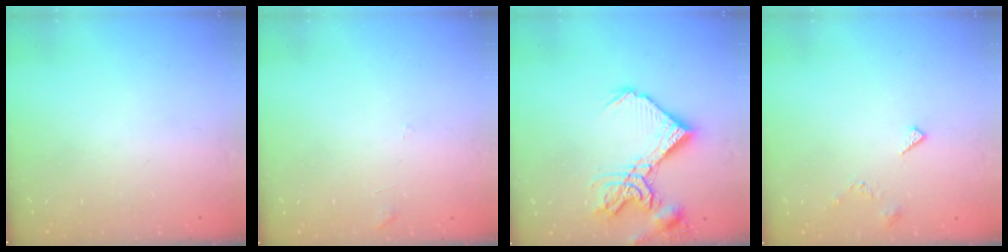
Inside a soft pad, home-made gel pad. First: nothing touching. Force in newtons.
{"total": 3.4, "press": 3.4, "slide": 0.3}
{"total": 16.3, "press": 16.2, "slide": 1.9}
{"total": 3.4, "press": 3.4, "slide": 0.4}